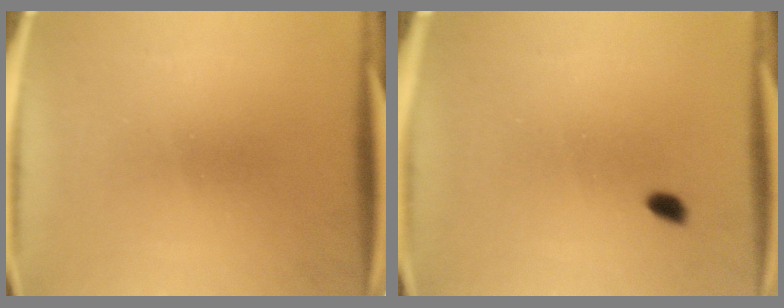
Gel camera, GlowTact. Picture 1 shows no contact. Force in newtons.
{"total": 1.4}